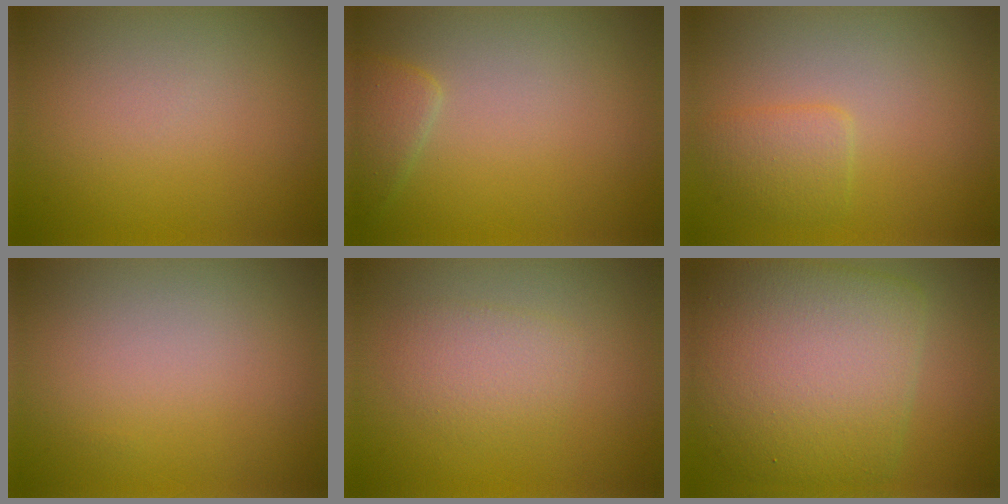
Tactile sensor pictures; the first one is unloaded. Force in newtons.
{"total": 1.8, "press": 1.8, "slide": 0.1}
{"total": 2.0, "press": 2.0, "slide": 0.1}
{"total": 0.0}
{"total": 2.3, "press": 2.3, "slide": 0.1}
{"total": 10.2, "press": 10.2, "slide": 0.4}